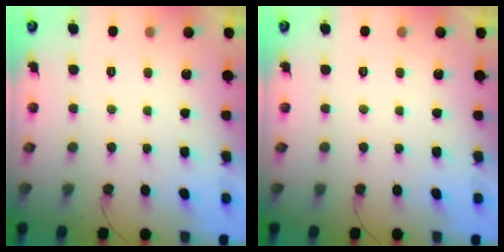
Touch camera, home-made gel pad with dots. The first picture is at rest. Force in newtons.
{"total": 0.0}